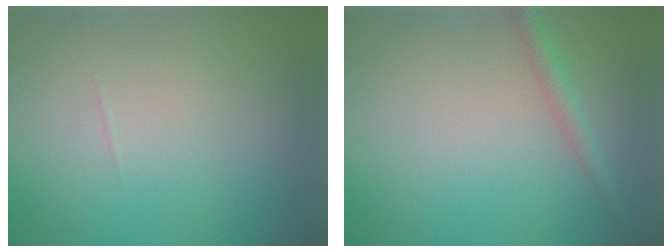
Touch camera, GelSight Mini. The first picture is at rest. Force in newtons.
{"total": 1.5, "press": 1.5, "slide": 0.0}